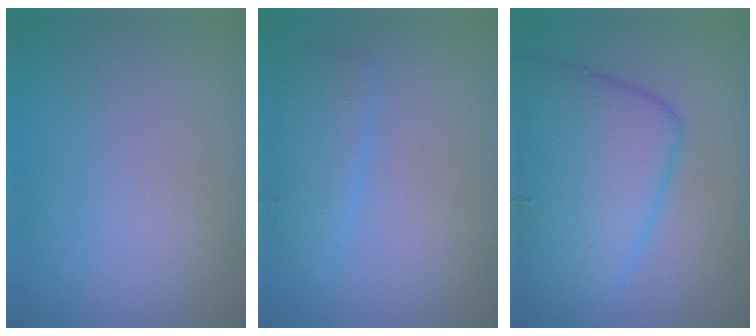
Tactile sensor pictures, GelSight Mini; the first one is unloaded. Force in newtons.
{"total": 2.3, "press": 2.3, "slide": 0.0}
{"total": 7.4, "press": 7.4, "slide": 0.2}